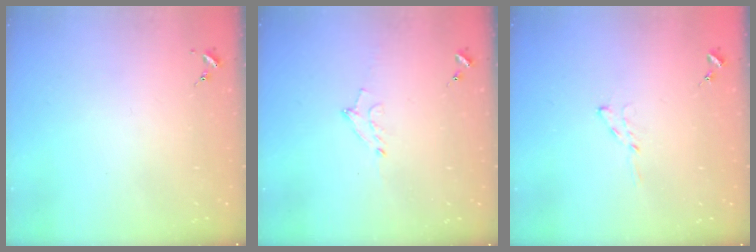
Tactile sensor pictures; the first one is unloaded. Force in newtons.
{"total": 6.2, "press": 6.1, "slide": 0.9}
{"total": 3.5, "press": 3.5, "slide": 0.4}